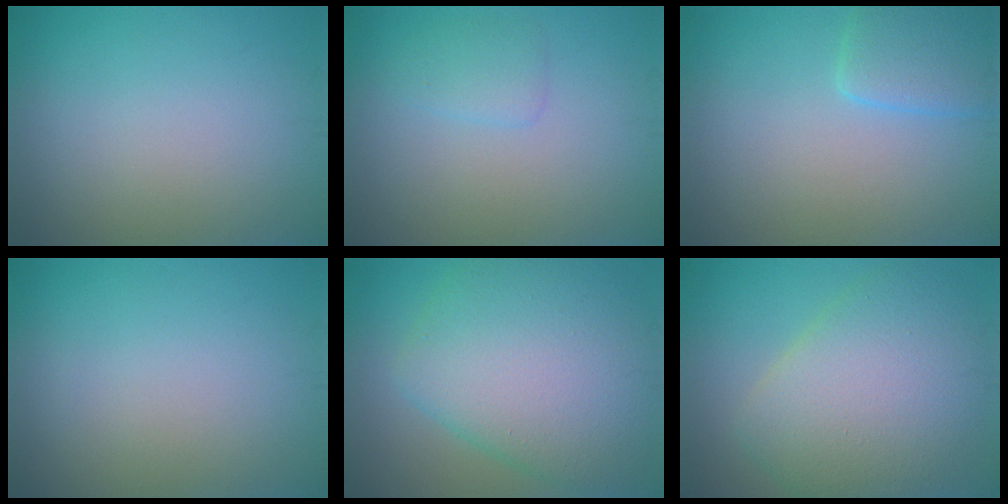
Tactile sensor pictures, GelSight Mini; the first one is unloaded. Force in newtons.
{"total": 1.5, "press": 1.5, "slide": 0.1}
{"total": 3.2, "press": 3.2, "slide": 0.3}
{"total": 0.0}
{"total": 10.0, "press": 10.0, "slide": 0.4}
{"total": 8.7, "press": 8.7, "slide": 0.3}